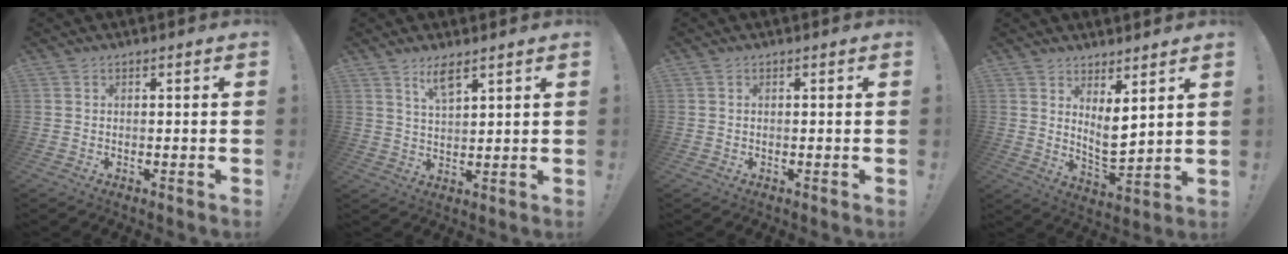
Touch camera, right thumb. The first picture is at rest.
{"total": 6.1, "force": [4.3, 1.5, 4.0], "torque": [-0.075, -0.018, 0.074]}
{"total": 0.0}
{"total": 7.0, "force": [4.3, 2.0, 5.1], "torque": [-0.076, -0.045, 0.082]}